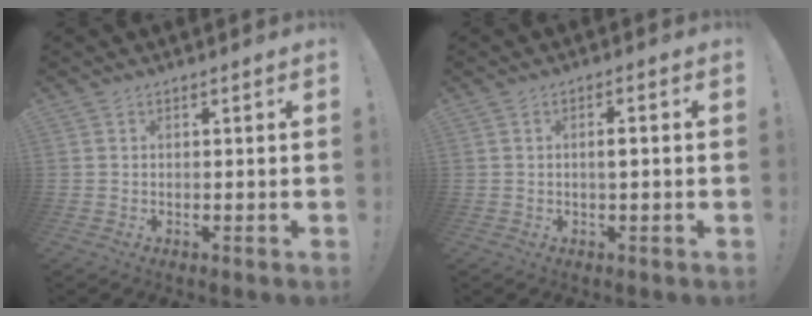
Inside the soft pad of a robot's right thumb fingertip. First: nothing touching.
{"total": 2.3, "force": [-0.6, 0.2, 2.2], "torque": [-0.027, -0.002, -0.016]}